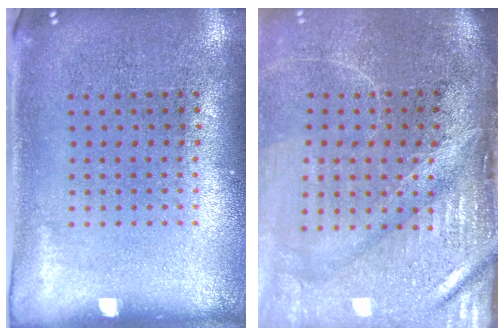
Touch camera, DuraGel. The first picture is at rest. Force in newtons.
{"total": 4.6, "press": 3.8, "slide": 2.5}